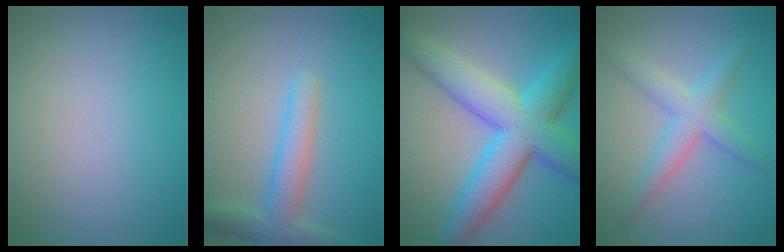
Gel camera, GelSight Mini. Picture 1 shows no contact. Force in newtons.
{"total": 4.0, "press": 3.9, "slide": 0.3}
{"total": 9.4, "press": 9.4, "slide": 0.1}
{"total": 3.5, "press": 3.5, "slide": 0.1}